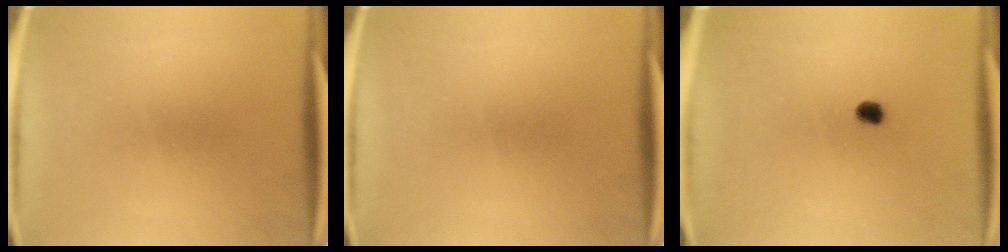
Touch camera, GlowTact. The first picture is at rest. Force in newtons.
{"total": 0.0}
{"total": 1.9}